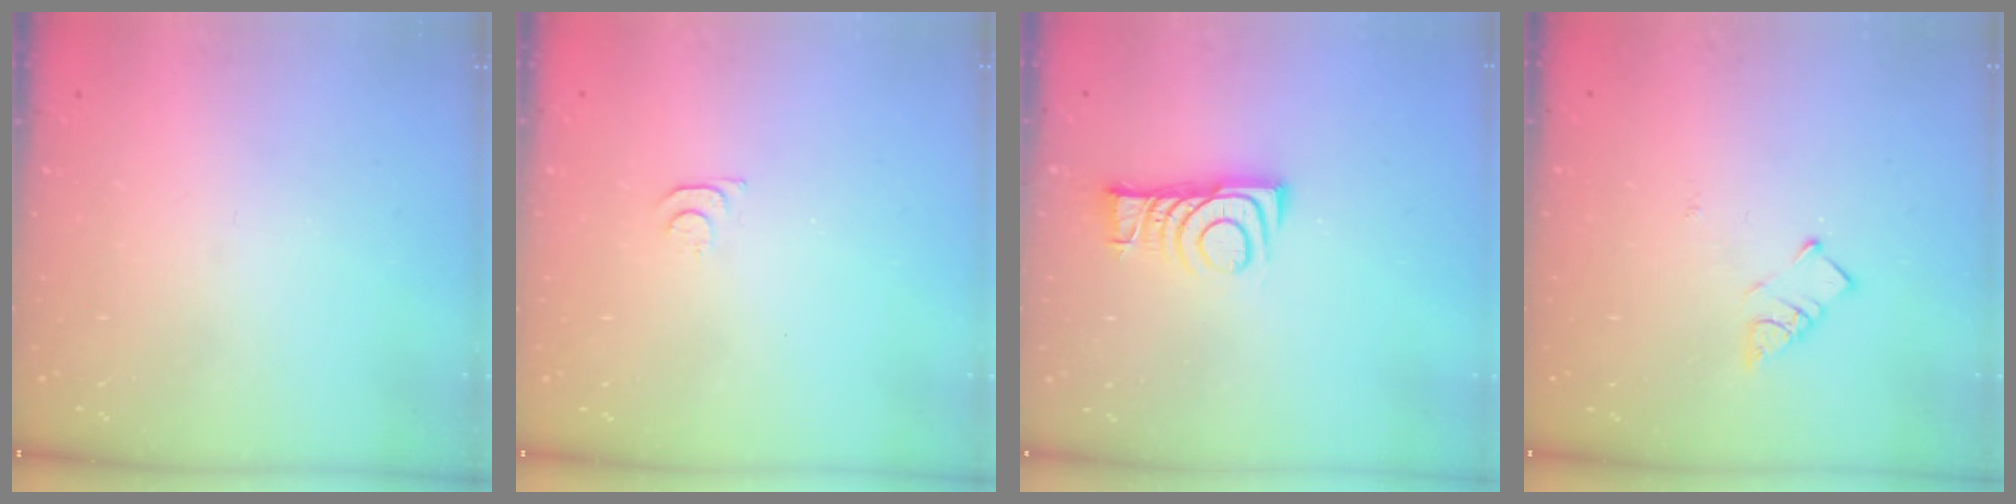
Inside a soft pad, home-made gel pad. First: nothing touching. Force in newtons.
{"total": 4.3, "press": 4.2, "slide": 0.5}
{"total": 8.0, "press": 7.9, "slide": 0.5}
{"total": 3.7, "press": 3.7, "slide": 0.4}